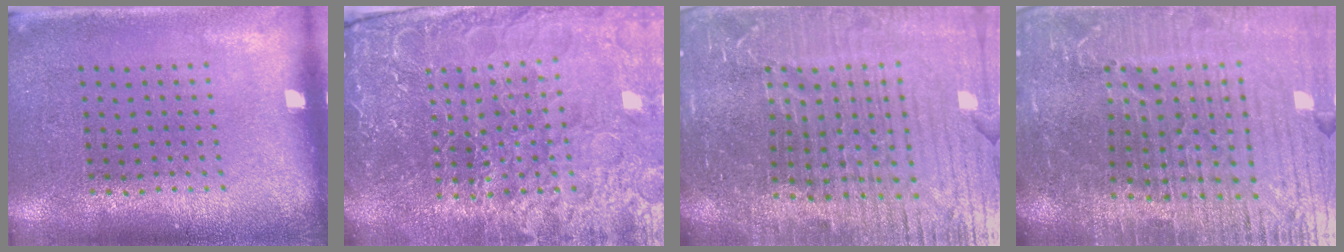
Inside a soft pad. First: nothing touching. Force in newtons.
{"total": 5.7, "press": 5.1, "slide": 2.4}
{"total": 6.8, "press": 5.9, "slide": 3.3}
{"total": 7.1, "press": 6.2, "slide": 3.6}